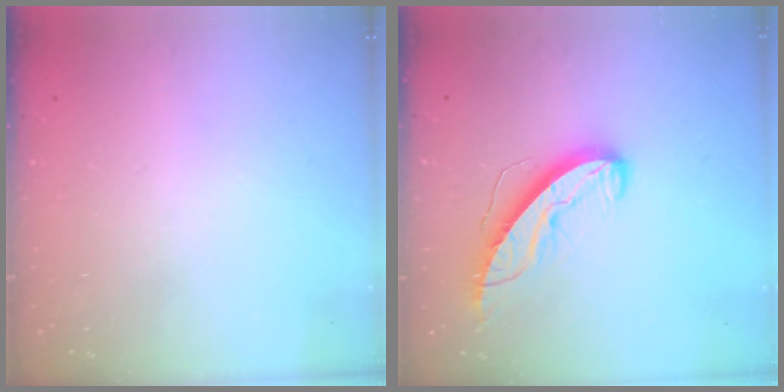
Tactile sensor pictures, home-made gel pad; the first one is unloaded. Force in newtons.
{"total": 11.0, "press": 11.0, "slide": 1.0}